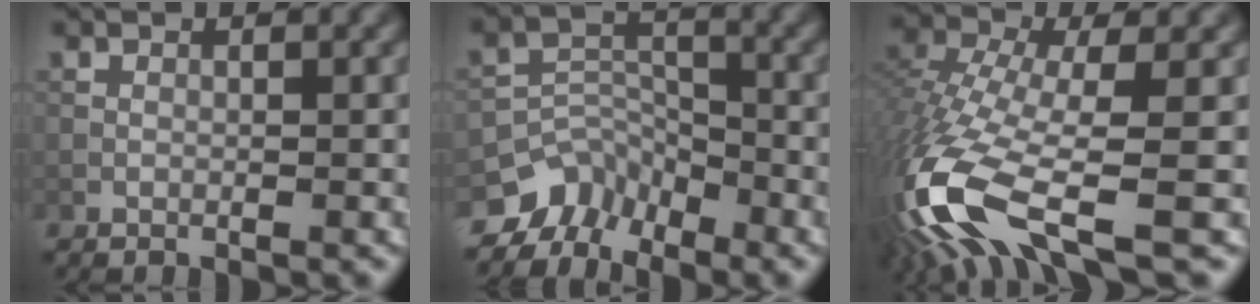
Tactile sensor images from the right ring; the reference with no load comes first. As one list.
[{"total": 5.7, "force": [-4.8, 3.0, 0.7], "torque": [0.013, -0.001, -0.081]}, {"total": 12.8, "force": [-6.0, 4.3, 10.5], "torque": [-0.244, -0.018, -0.111]}]